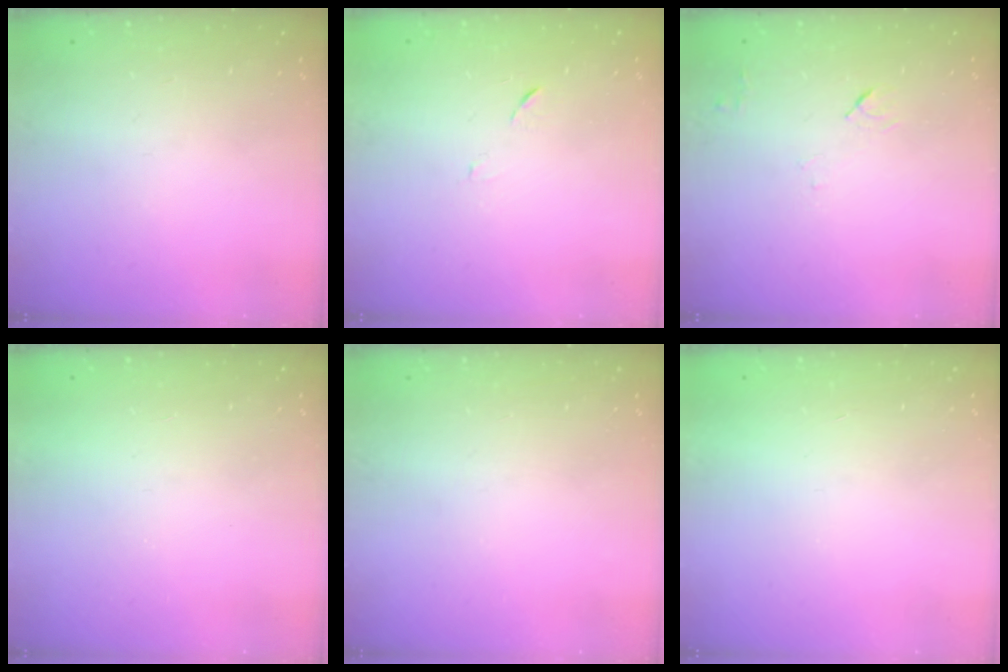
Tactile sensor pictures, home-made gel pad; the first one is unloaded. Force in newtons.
{"total": 5.0, "press": 4.9, "slide": 0.6}
{"total": 4.6, "press": 4.5, "slide": 0.6}
{"total": 1.7, "press": 1.6, "slide": 0.1}
{"total": 0.0}
{"total": 1.7, "press": 1.7, "slide": 0.1}